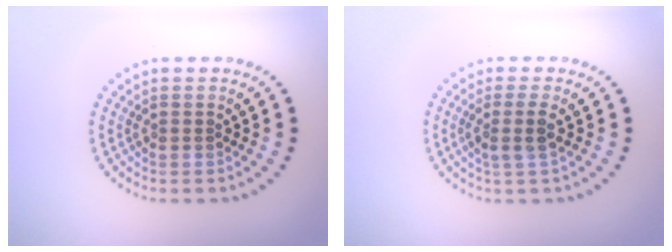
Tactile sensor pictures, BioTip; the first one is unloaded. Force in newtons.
{"total": 1.8, "press": 1.5, "slide": 1.0}